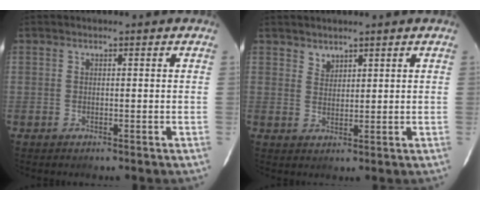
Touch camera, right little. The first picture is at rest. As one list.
[{"total": 1.9, "force": [1.8, 0.6, 0.2], "torque": [0.003, 0.002, 0.034]}]